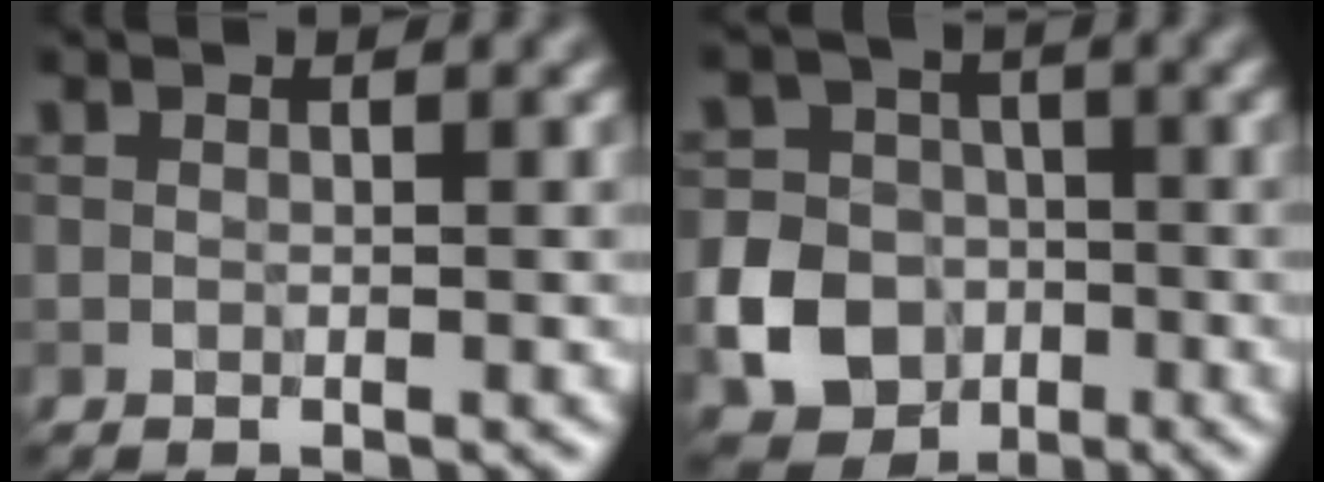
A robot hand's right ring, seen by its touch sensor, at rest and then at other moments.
{"total": 6.3, "force": [-2.0, 5.5, 2.4], "torque": [-0.035, -0.002, -0.045]}